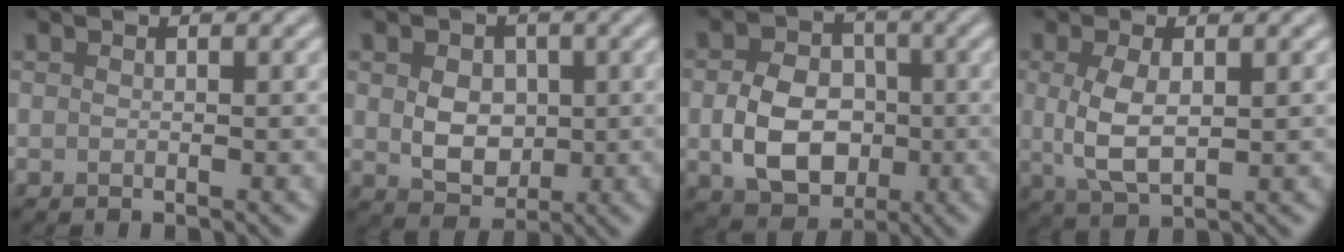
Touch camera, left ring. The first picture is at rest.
{"total": 4.4, "force": [0.3, 3.3, 2.9], "torque": [-0.052, -0.007, 0.006]}
{"total": 6.9, "force": [-0.9, 5.2, 4.4], "torque": [-0.087, -0.005, -0.018]}
{"total": 4.2, "force": [0.3, 2.0, 3.7], "torque": [-0.083, -0.001, 0.009]}